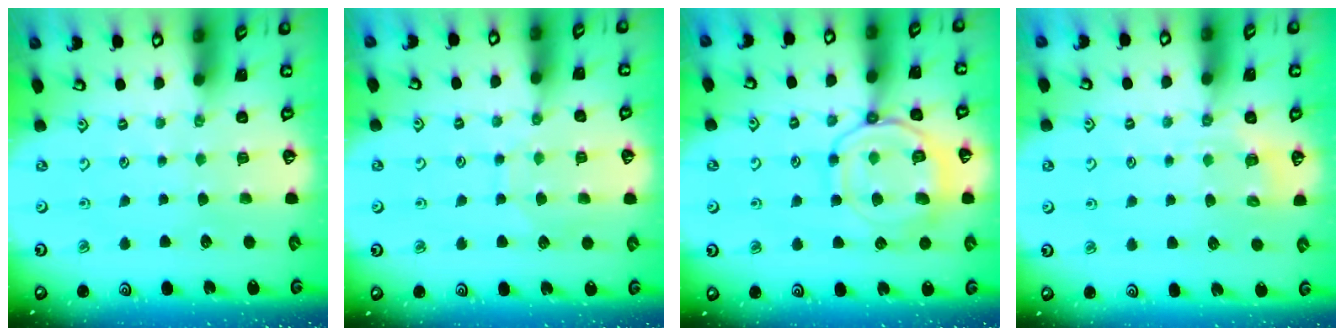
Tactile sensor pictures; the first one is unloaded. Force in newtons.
{"total": 7.9, "press": 7.8, "slide": 0.5}
{"total": 14.2, "press": 14.1, "slide": 1.4}
{"total": 3.2, "press": 3.0, "slide": 1.1}